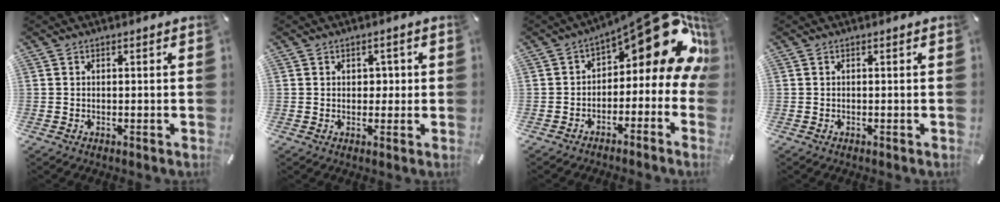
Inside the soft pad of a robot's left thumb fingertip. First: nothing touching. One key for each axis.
{"total": 2.6, "fx": 0.3, "fy": 2.1, "fz": 1.5, "tx": -0.007, "ty": -0.003, "tz": -0.003}
{"total": 16.0, "fx": 7.0, "fy": 7.0, "fz": 12.6, "tx": -0.152, "ty": -0.052, "tz": 0.113}
{"total": 0.0}